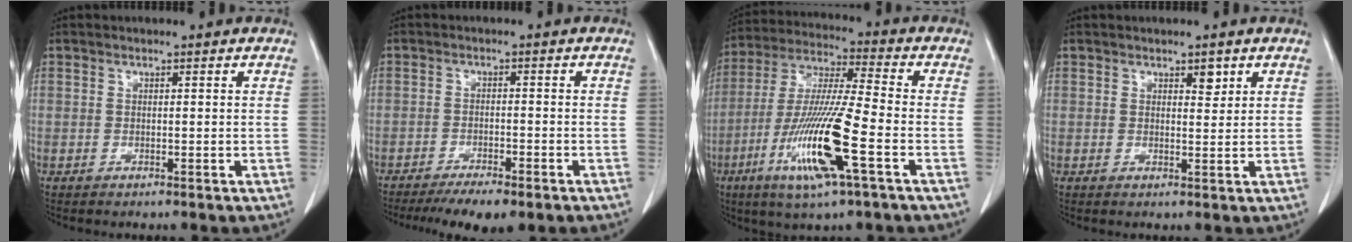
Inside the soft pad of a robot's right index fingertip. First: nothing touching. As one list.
[{"total": 7.7, "force": [-5.9, 1.5, 4.7], "torque": [-0.068, -0.013, -0.089]}, {"total": 16.1, "force": [-5.9, 0.5, 15.0], "torque": [-0.306, -0.021, -0.113]}, {"total": 1.8, "force": [1.1, 0.8, 1.2], "torque": [-0.014, -0.005, 0.017]}]